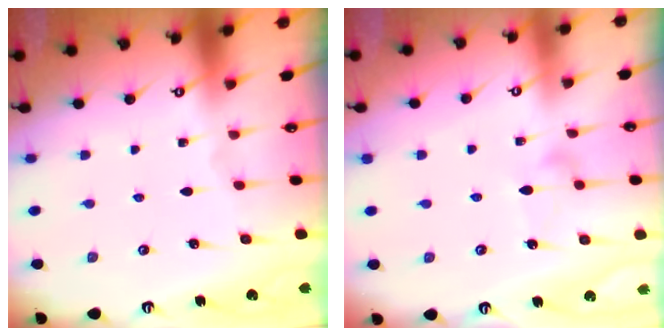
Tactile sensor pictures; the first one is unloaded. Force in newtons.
{"total": 6.5, "press": 6.5, "slide": 0.3}